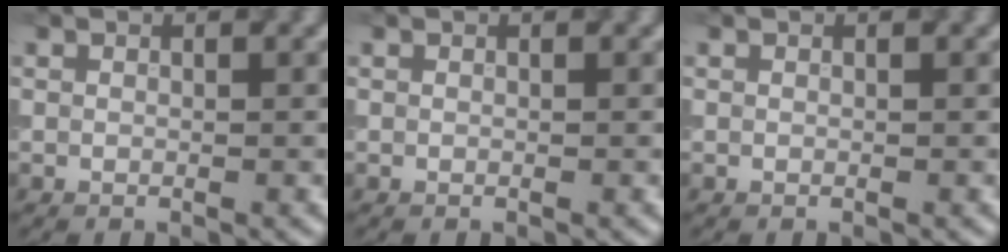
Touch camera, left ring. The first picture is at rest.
{"total": 0.0}
{"total": 0.0}